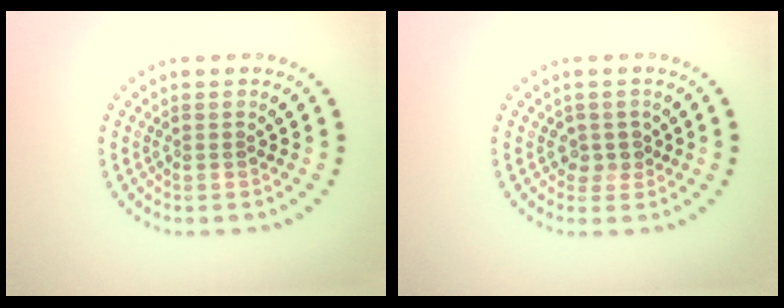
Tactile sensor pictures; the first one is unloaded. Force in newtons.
{"total": 1.6, "press": 1.3, "slide": 1.0}